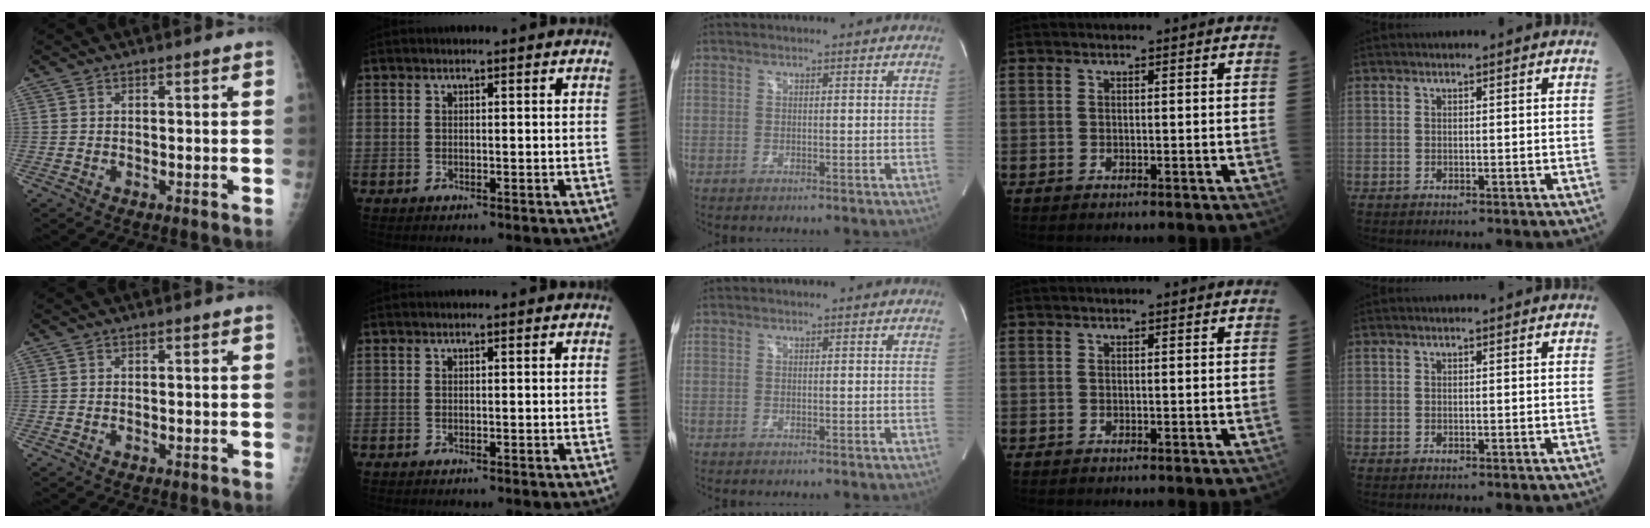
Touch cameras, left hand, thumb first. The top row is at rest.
{}